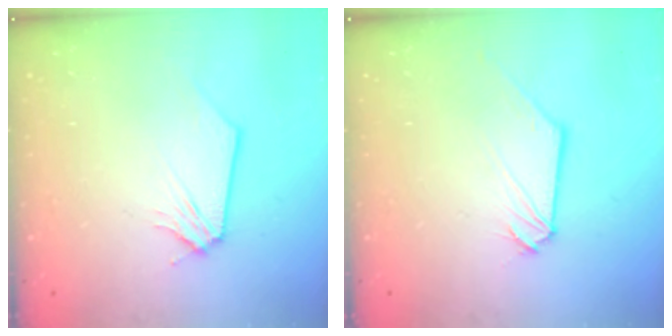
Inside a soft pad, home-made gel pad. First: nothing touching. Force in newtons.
{"total": 0.9, "press": 0.9, "slide": 0.2}